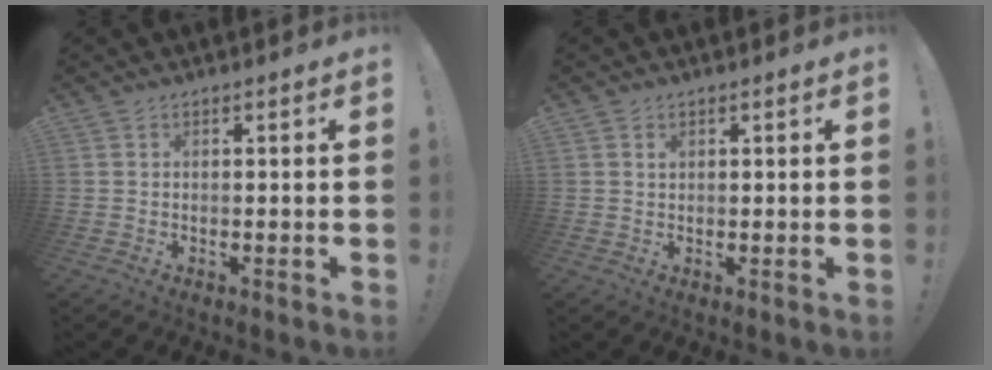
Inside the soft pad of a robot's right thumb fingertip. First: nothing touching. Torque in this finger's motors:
{"motor_torque": [-0.20, 0.00, 0.00, 0.21, -0.03]}